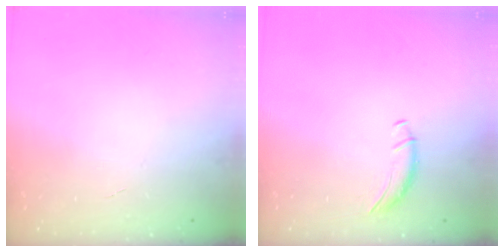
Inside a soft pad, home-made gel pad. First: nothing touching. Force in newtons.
{"total": 0.0}